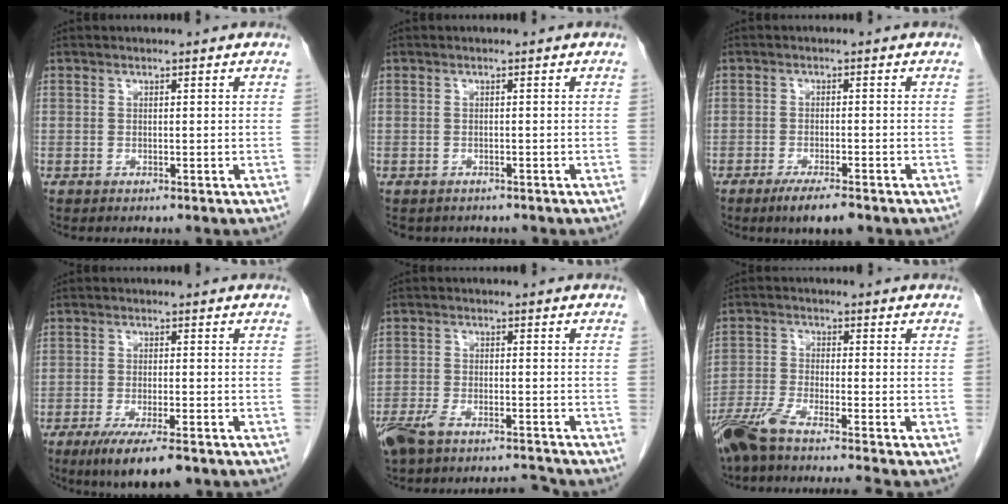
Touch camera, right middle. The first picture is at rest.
{"total": 2.7, "force": [-2.3, 1.3, 0.4], "torque": [-0.013, -0.002, -0.030]}
{"total": 4.6, "force": [-3.3, 0.5, 3.3], "torque": [-0.059, -0.011, -0.053]}
{"total": 8.7, "force": [-5.9, 1.4, 6.2], "torque": [-0.098, -0.020, -0.091]}
{"total": 7.6, "force": [-6.9, 1.0, 3.1], "torque": [-0.062, 0.003, -0.121]}
{"total": 9.5, "force": [-8.1, -0.9, 4.9], "torque": [-0.082, -0.026, -0.142]}